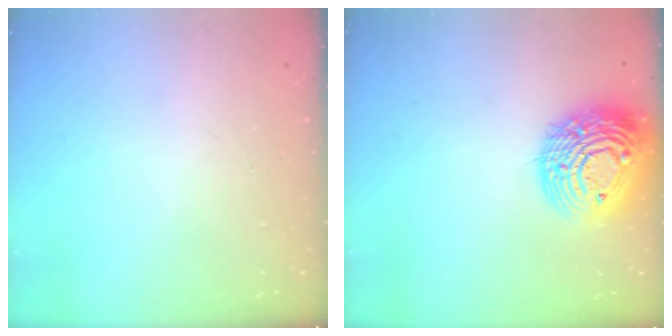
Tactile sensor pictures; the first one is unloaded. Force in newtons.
{"total": 20.6, "press": 20.5, "slide": 1.8}